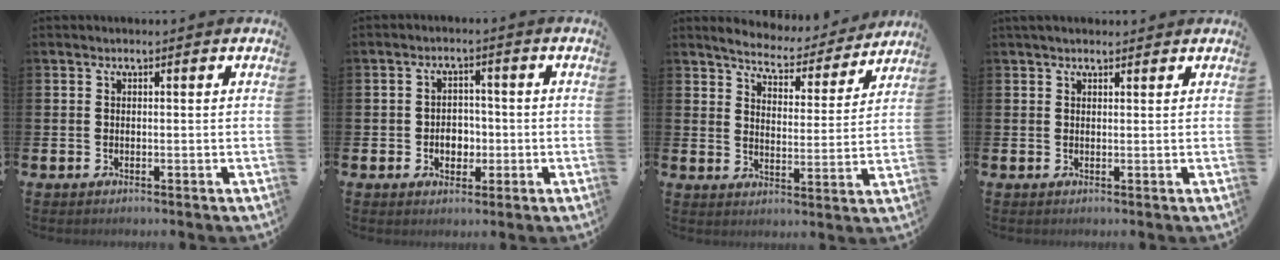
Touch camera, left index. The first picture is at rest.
{"total": 3.2, "force": [-0.8, 2.6, 1.7], "torque": [-0.019, -0.002, -0.024]}
{"total": 5.5, "force": [5.3, 1.0, 0.7], "torque": [-0.038, -0.043, 0.088]}
{"total": 1.5, "force": [1.3, 0.5, 0.5], "torque": [0.000, 0.001, 0.022]}